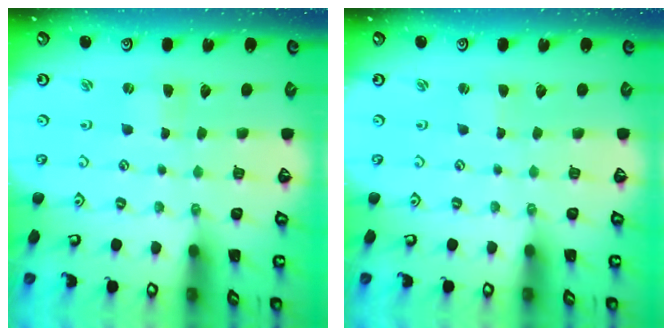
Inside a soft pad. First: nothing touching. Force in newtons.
{"total": 0.0}